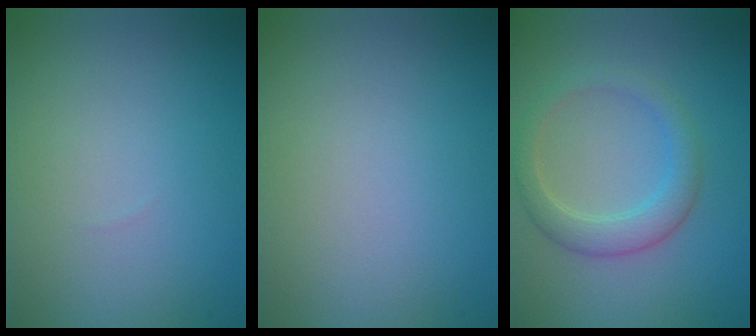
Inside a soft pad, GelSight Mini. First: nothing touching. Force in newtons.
{"total": 0.0}
{"total": 2.8, "press": 2.8, "slide": 0.2}